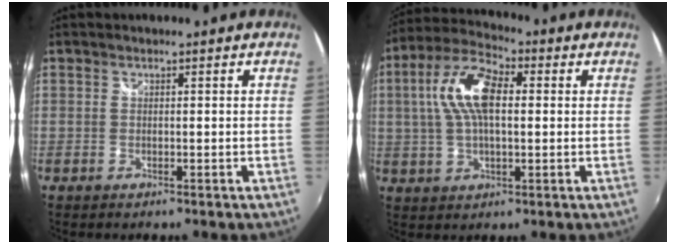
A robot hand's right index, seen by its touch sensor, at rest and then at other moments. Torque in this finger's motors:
{"motor_torque": [0.81, 0.24, 0.64, 0.21]}